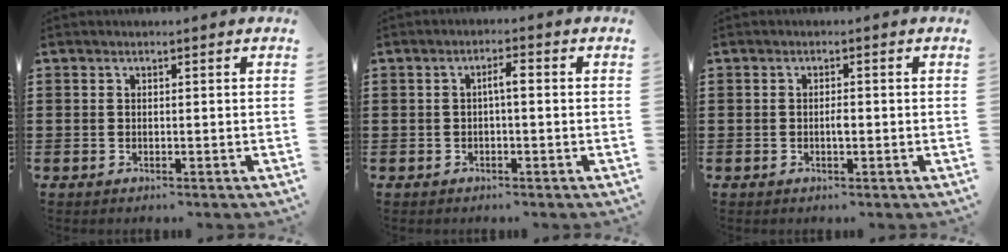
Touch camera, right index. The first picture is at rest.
{"total": 2.1, "force": [-0.1, 0.4, 2.0], "torque": [-0.040, 0.006, -0.005]}
{"total": 1.4, "force": [-0.3, 0.5, 1.3], "torque": [-0.027, 0.000, -0.005]}